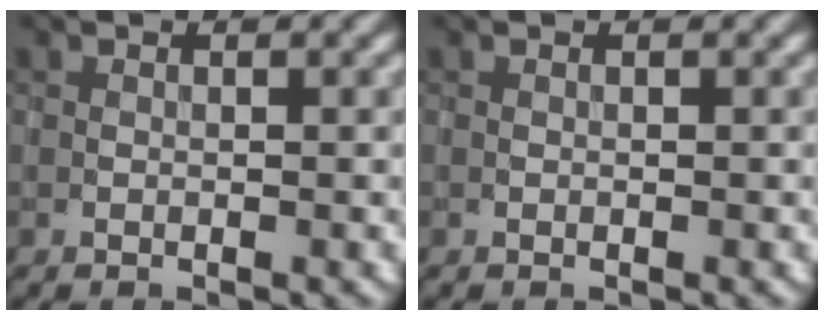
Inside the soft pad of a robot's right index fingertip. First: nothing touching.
{"total": 0.0}